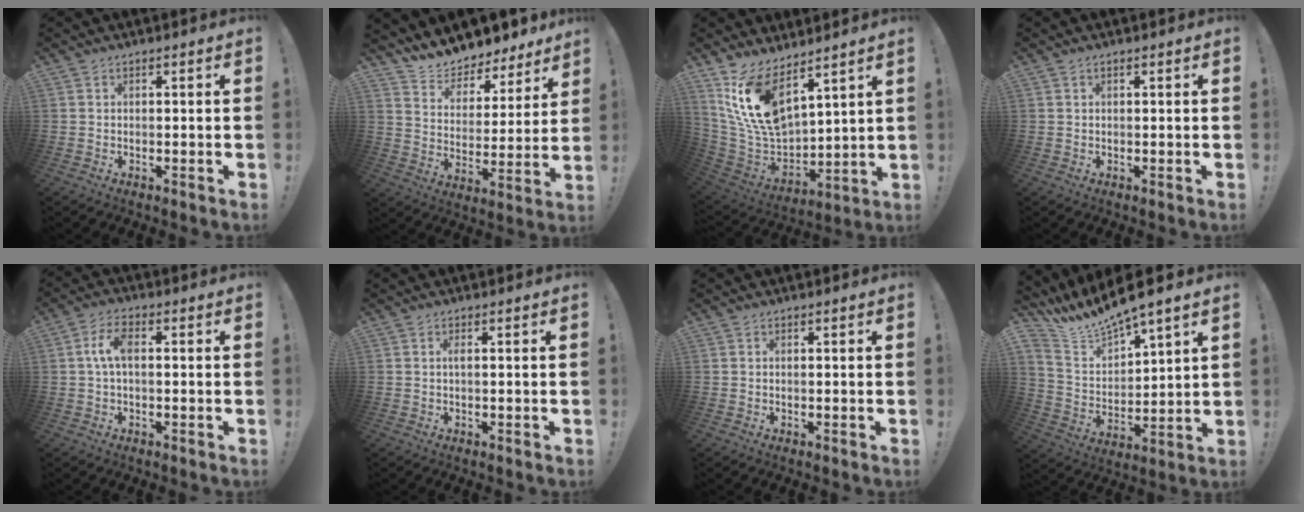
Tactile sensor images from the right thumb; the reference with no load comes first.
{"total": 10.7, "force": [10.2, 3.0, 1.3], "torque": [-0.036, -0.097, 0.183]}
{"total": 16.8, "force": [9.7, 9.0, 10.3], "torque": [-0.218, -0.063, 0.185]}
{"total": 0.0}
{"total": 6.6, "force": [0.4, 3.1, 5.8], "torque": [-0.124, 0.013, 0.008]}
{"total": 1.1, "force": [-0.1, 0.0, 1.1], "torque": [-0.021, 0.002, -0.005]}
{"total": 0.0}
{"total": 10.6, "force": [9.9, 1.5, 3.4], "torque": [-0.093, -0.087, 0.175]}